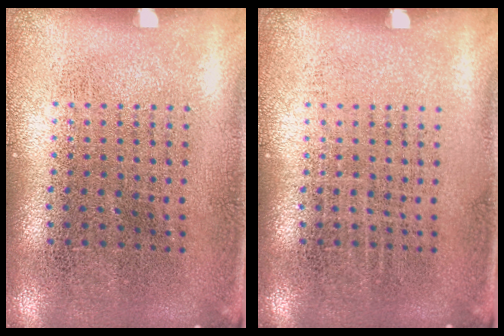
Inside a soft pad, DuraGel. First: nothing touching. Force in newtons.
{"total": 0.0}